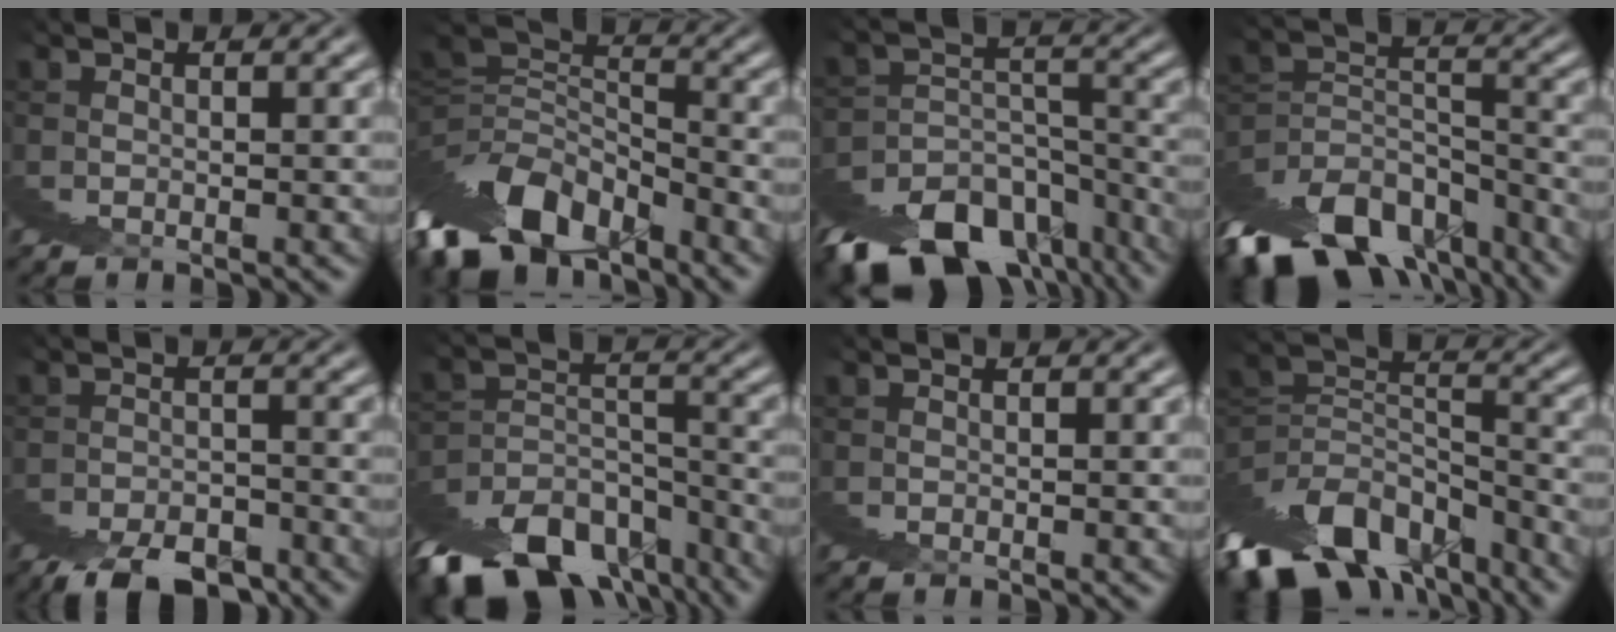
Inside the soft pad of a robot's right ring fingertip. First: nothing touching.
{"total": 7.4, "force": [-4.6, 3.5, 4.6], "torque": [-0.048, -0.003, -0.081]}
{"total": 9.2, "force": [-9.0, 0.3, 1.4], "torque": [0.007, -0.009, -0.143]}
{"total": 6.9, "force": [-6.6, 0.2, 1.9], "torque": [-0.019, -0.008, -0.103]}
{"total": 4.2, "force": [-3.8, -1.5, -0.9], "torque": [0.039, 0.021, -0.073]}
{"total": 7.3, "force": [-7.2, -0.2, 1.3], "torque": [-0.012, -0.016, -0.110]}
{"total": 0.0}
{"total": 6.5, "force": [-4.7, 1.8, 4.2], "torque": [-0.040, 0.000, -0.076]}